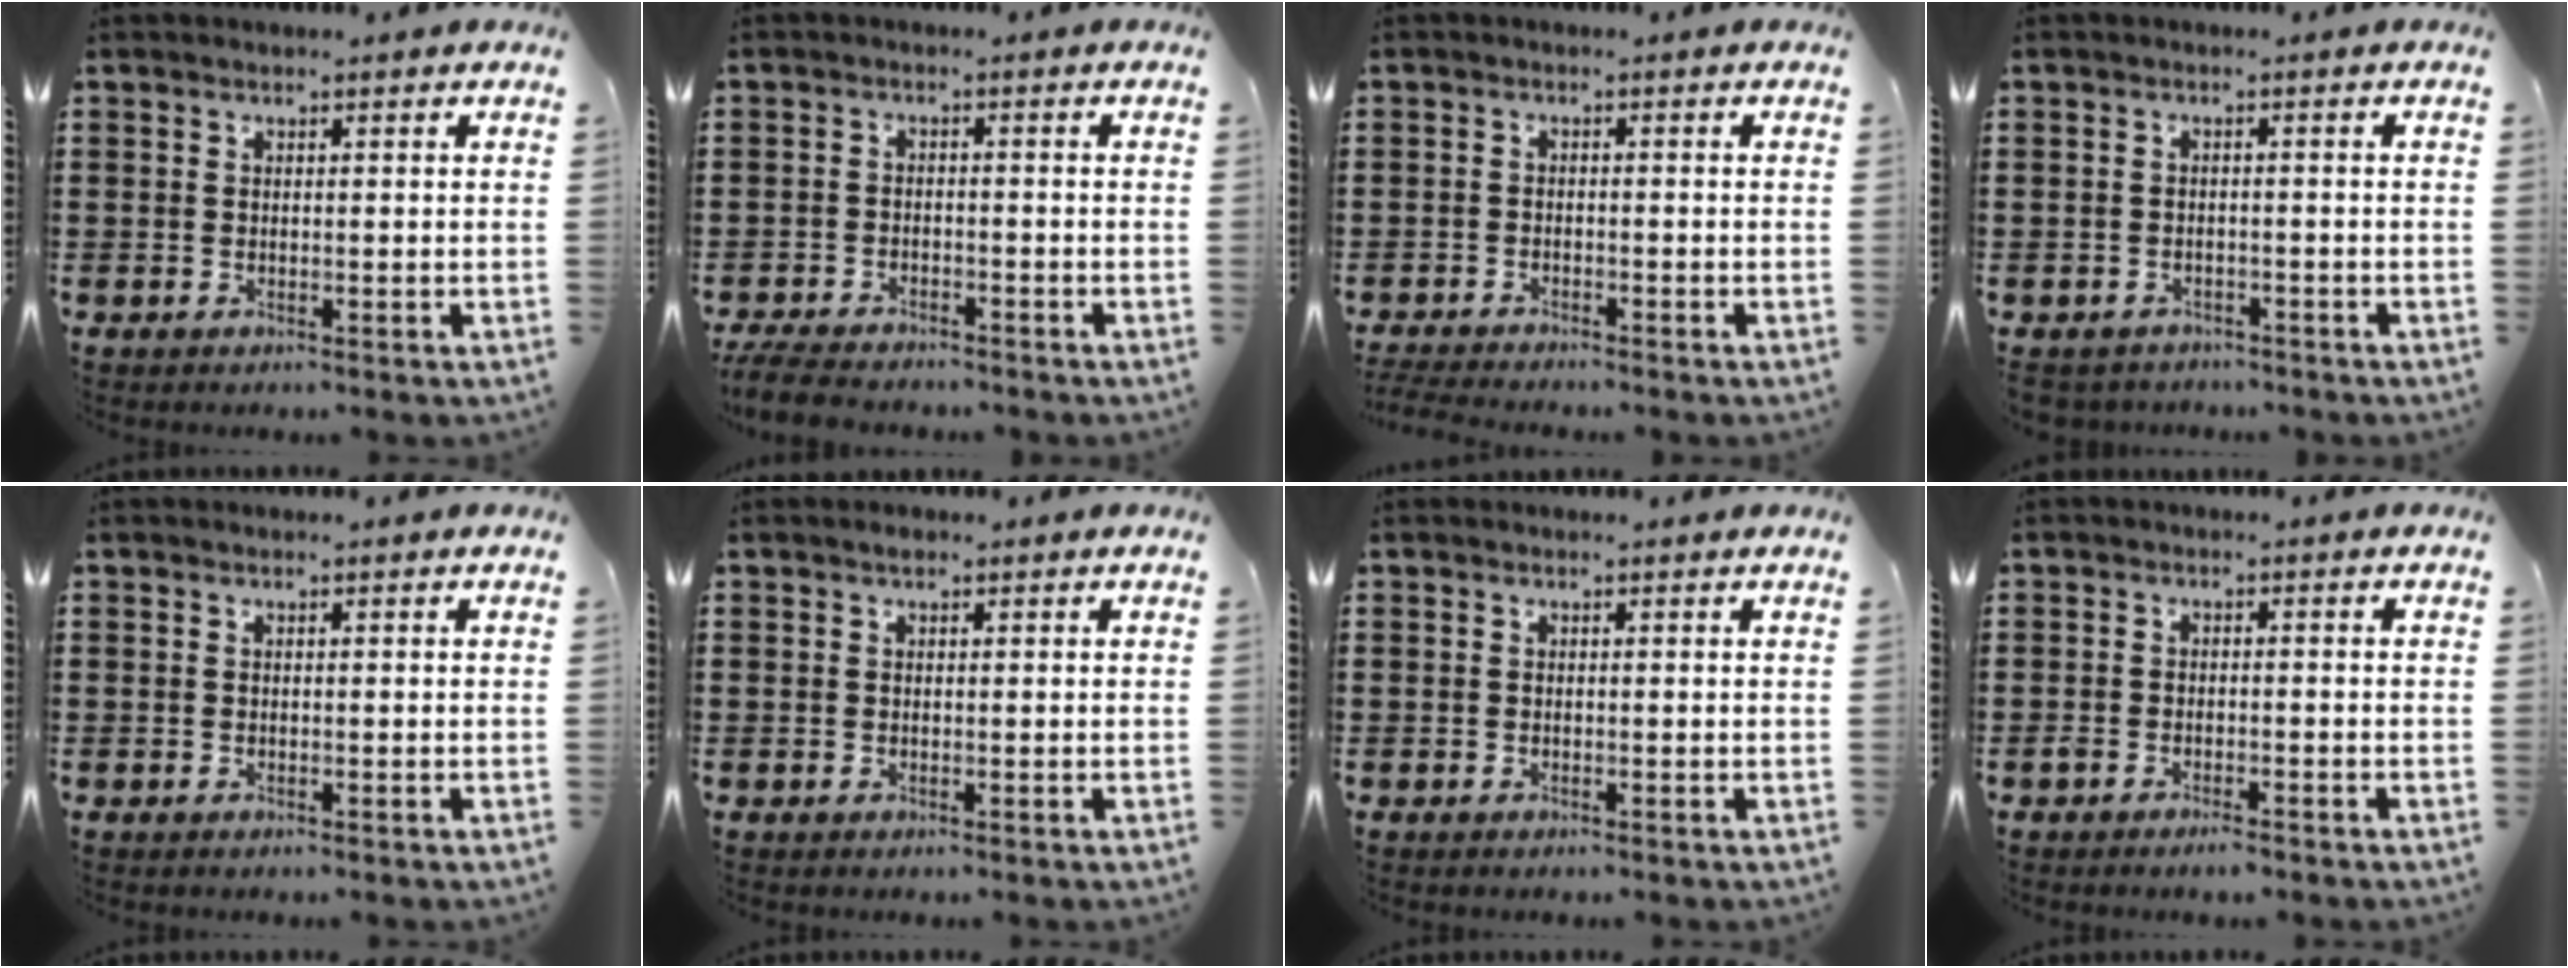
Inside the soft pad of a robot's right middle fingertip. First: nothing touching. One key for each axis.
{"total": 3.9, "fx": -3.8, "fy": 0.6, "fz": 0.9, "tx": -0.029, "ty": -0.002, "tz": -0.081}
{"total": 2.1, "fx": -2.0, "fy": 0.0, "fz": 0.3, "tx": -0.015, "ty": -0.004, "tz": -0.044}
{"total": 1.6, "fx": -1.6, "fy": 0.4, "fz": -0.2, "tx": -0.004, "ty": 0.000, "tz": -0.037}
{"total": 0.0}
{"total": 0.6, "fx": 0.4, "fy": 0.4, "fz": 0.1, "tx": -0.005, "ty": 0.001, "tz": 0.008}
{"total": 0.0}
{"total": 1.6, "fx": -1.3, "fy": 0.4, "fz": 0.9, "tx": -0.017, "ty": 0.000, "tz": -0.025}